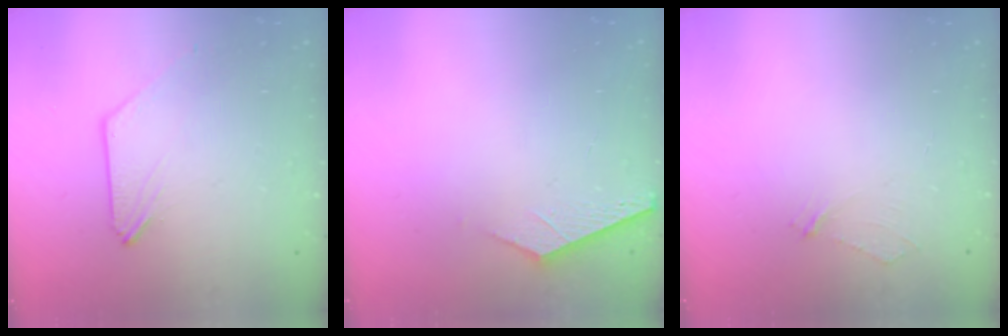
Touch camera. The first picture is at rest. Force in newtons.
{"total": 5.1, "press": 5.1, "slide": 0.4}
{"total": 2.2, "press": 2.2, "slide": 0.2}